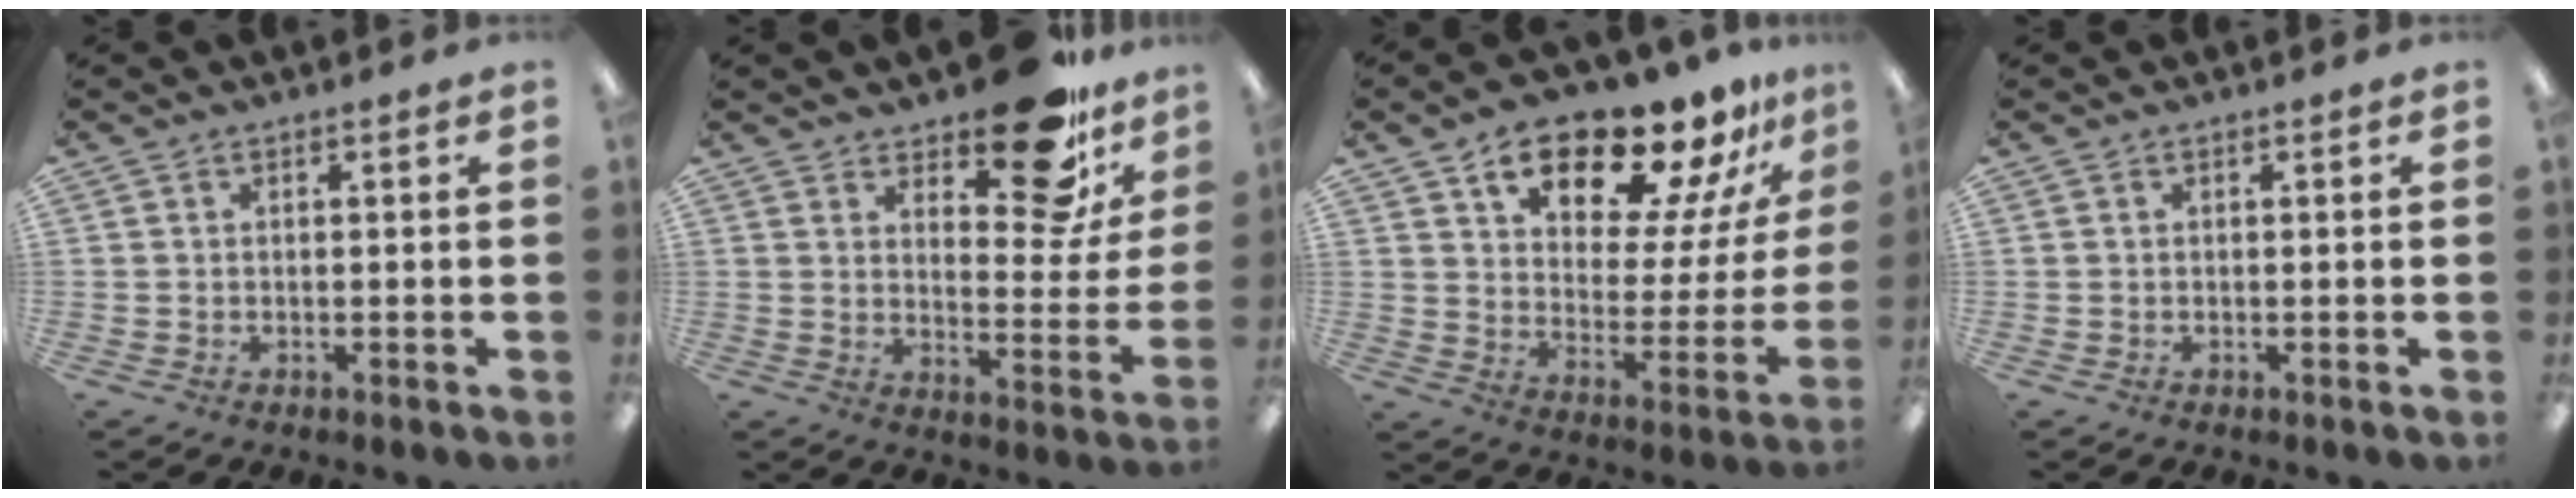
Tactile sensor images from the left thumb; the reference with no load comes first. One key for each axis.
{"total": 17.3, "fx": 12.3, "fy": 6.8, "fz": 10.1, "tx": -0.127, "ty": -0.083, "tz": 0.202}
{"total": 19.2, "fx": 14.7, "fy": 7.2, "fz": 10.1, "tx": -0.162, "ty": -0.097, "tz": 0.247}
{"total": 0.0}